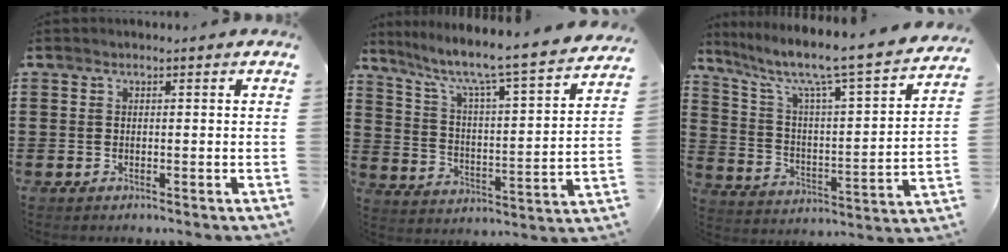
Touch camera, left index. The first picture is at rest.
{"total": 6.2, "force": [5.2, -0.1, 3.3], "torque": [-0.090, -0.054, 0.075]}
{"total": 7.5, "force": [6.0, 0.2, 4.4], "torque": [-0.113, -0.056, 0.089]}